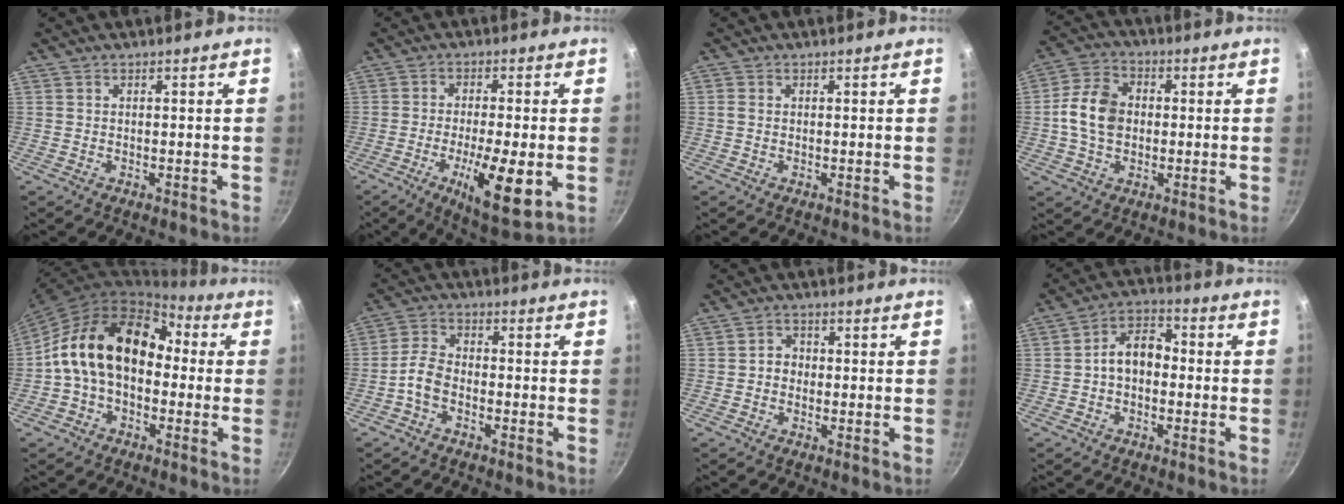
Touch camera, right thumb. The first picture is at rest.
{"total": 12.5, "force": [-3.5, 3.3, 11.5], "torque": [-0.190, -0.001, -0.054]}
{"total": 0.9, "force": [0.0, 0.7, 0.6], "torque": [-0.013, 0.003, -0.002]}
{"total": 10.1, "force": [0.0, 7.5, 6.7], "torque": [-0.110, 0.018, -0.012]}
{"total": 17.9, "force": [0.2, 12.4, 12.9], "torque": [-0.189, 0.056, -0.015]}
{"total": 4.8, "force": [-2.4, 2.8, 3.1], "torque": [-0.064, 0.031, -0.057]}
{"total": 2.7, "force": [-0.5, 2.3, 1.2], "torque": [-0.003, 0.010, -0.011]}
{"total": 7.8, "force": [-0.8, 5.4, 5.6], "torque": [-0.065, 0.033, -0.029]}